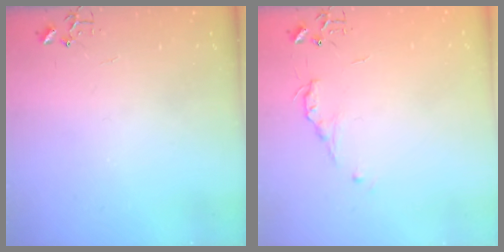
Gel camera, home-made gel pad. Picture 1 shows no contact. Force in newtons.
{"total": 3.7, "press": 3.7, "slide": 0.5}